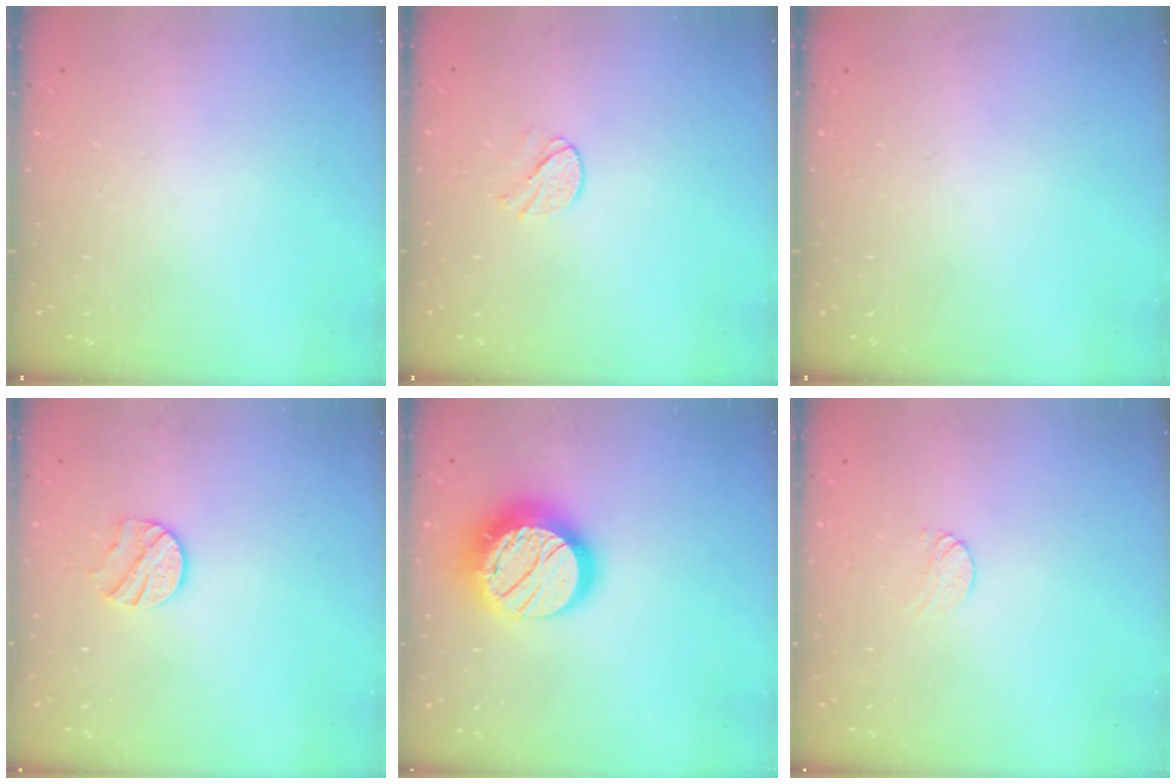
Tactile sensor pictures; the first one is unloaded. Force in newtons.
{"total": 3.9, "press": 3.9, "slide": 0.4}
{"total": 0.0}
{"total": 8.9, "press": 8.9, "slide": 0.2}
{"total": 18.2, "press": 18.1, "slide": 1.1}
{"total": 4.5, "press": 4.5, "slide": 0.4}